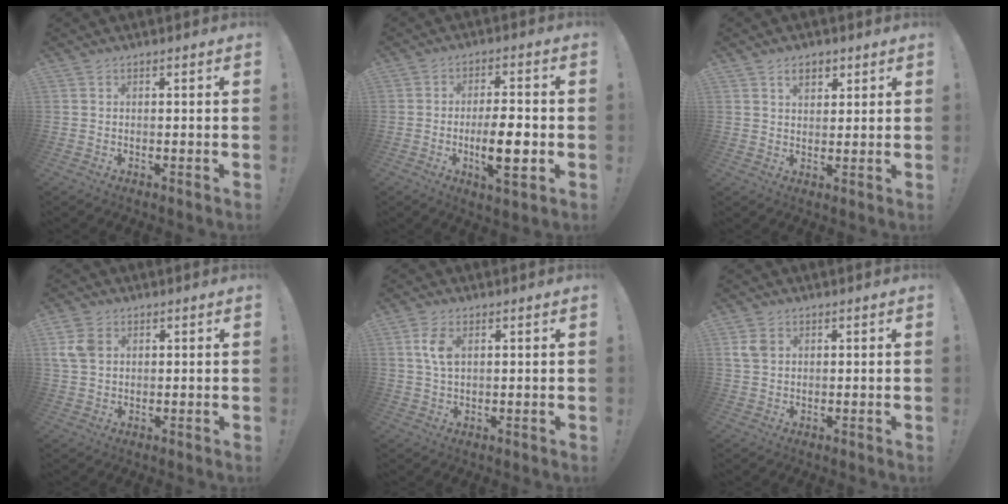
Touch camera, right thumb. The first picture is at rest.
{"total": 11.2, "force": [-2.8, 2.8, 10.4], "torque": [-0.171, -0.002, -0.052]}
{"total": 4.6, "force": [2.6, 3.0, 2.4], "torque": [-0.028, -0.007, 0.043]}
{"total": 6.5, "force": [2.0, 4.8, 4.0], "torque": [-0.082, 0.003, 0.039]}
{"total": 5.8, "force": [1.7, 3.2, 4.5], "torque": [-0.088, -0.005, 0.025]}
{"total": 3.9, "force": [1.4, 2.9, 2.3], "torque": [-0.037, 0.002, 0.027]}